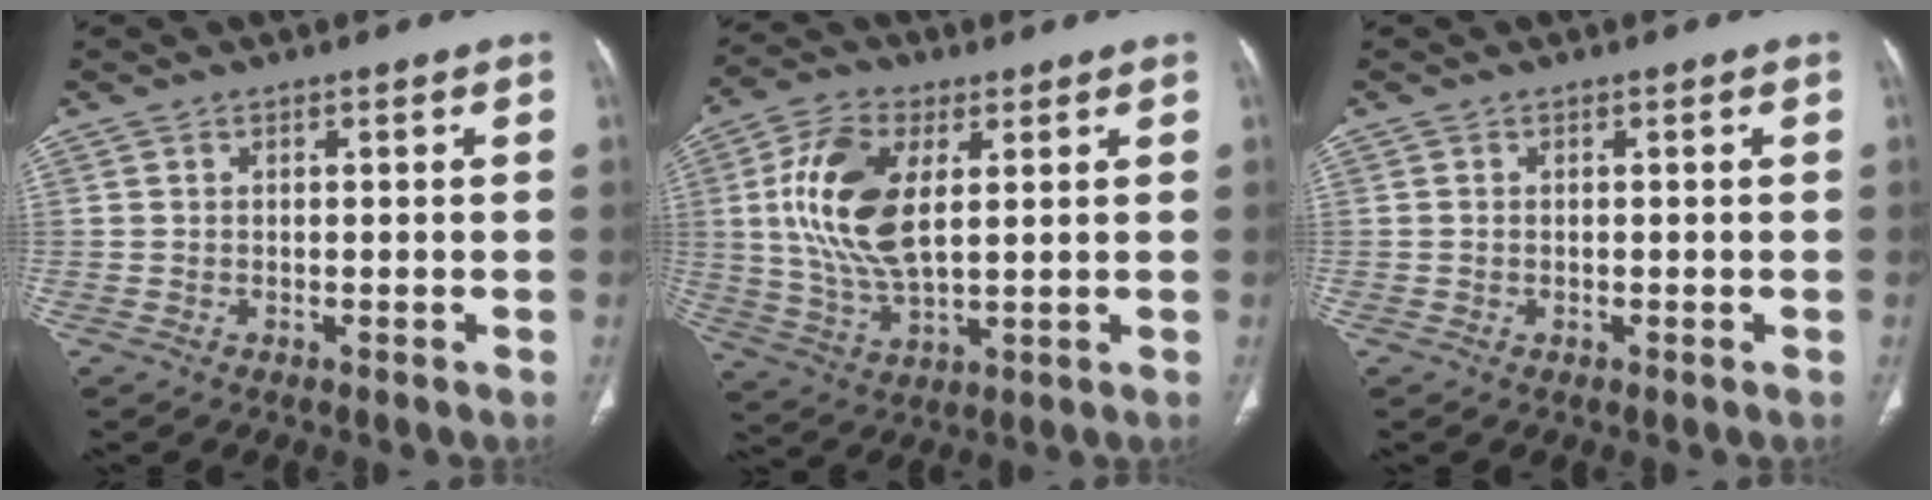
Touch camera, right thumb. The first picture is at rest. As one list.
[{"total": 14.8, "force": [3.2, 7.4, 12.4], "torque": [-0.251, -0.007, 0.064]}, {"total": 0.0}]